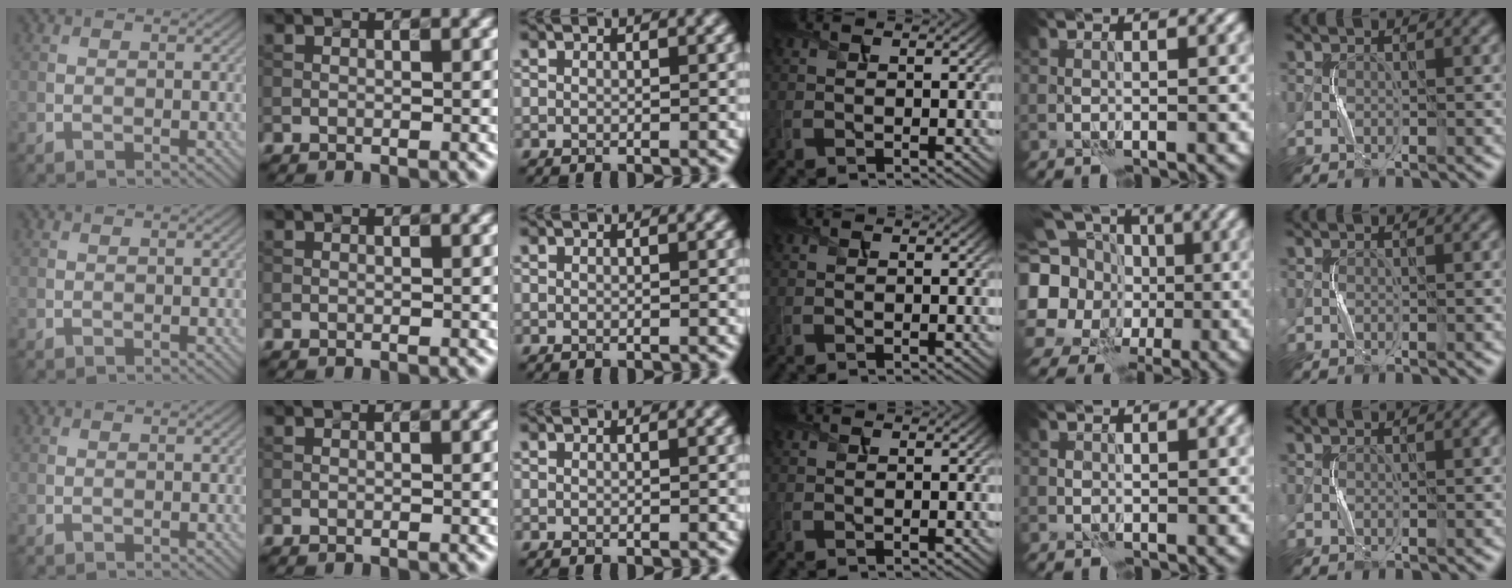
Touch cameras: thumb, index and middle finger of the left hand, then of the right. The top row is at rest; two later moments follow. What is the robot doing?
{"motion": "press", "object": "toy piano key"}